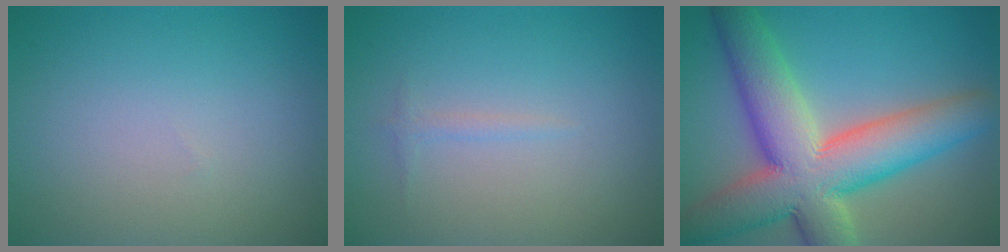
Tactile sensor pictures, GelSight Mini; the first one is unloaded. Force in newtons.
{"total": 0.7, "press": 0.7, "slide": 0.1}
{"total": 12.1, "press": 12.1, "slide": 0.9}